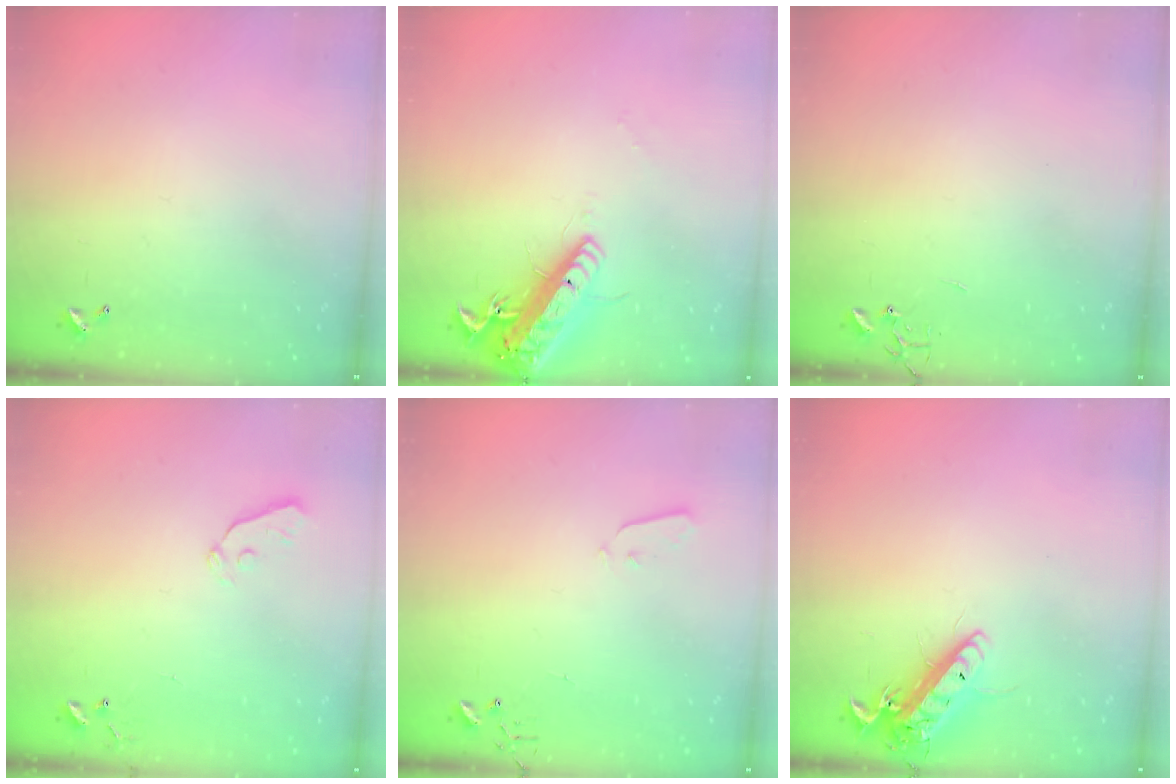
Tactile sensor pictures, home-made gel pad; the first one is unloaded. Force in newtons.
{"total": 17.2, "press": 16.8, "slide": 3.6}
{"total": 0.0}
{"total": 3.2, "press": 3.1, "slide": 0.6}
{"total": 2.5, "press": 2.5, "slide": 0.4}
{"total": 14.8, "press": 14.5, "slide": 2.8}